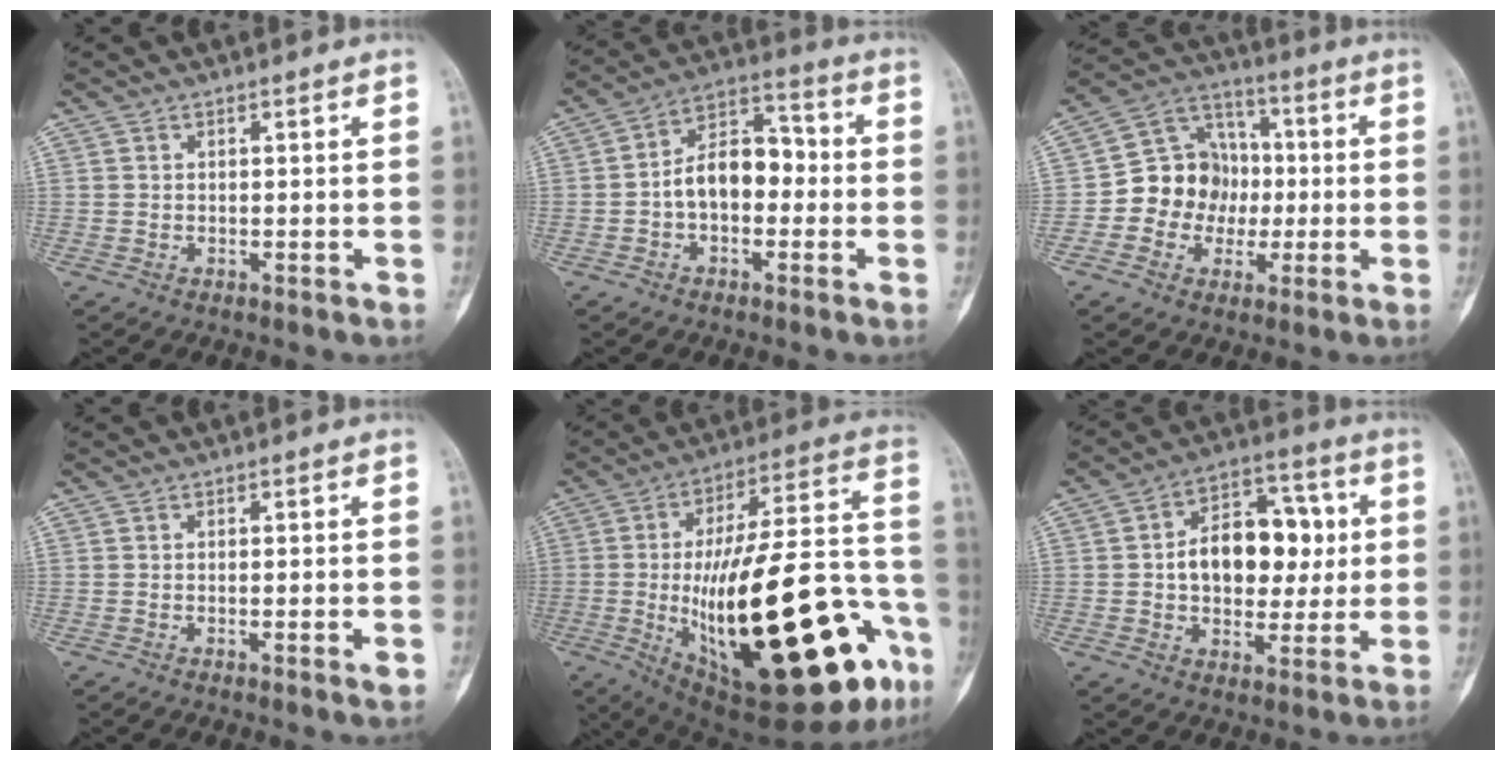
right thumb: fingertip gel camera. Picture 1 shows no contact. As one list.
[{"total": 10.8, "force": [-1.4, 6.9, 8.2], "torque": [-0.110, 0.043, -0.037]}, {"total": 12.8, "force": [-1.3, 11.2, 6.1], "torque": [-0.052, 0.036, -0.029]}, {"total": 2.3, "force": [-0.6, 0.3, 2.2], "torque": [-0.040, -0.002, -0.009]}, {"total": 38.6, "force": [-11.5, 13.2, 34.4], "torque": [-0.477, 0.028, -0.157]}, {"total": 15.7, "force": [1.2, 10.6, 11.5], "torque": [-0.126, 0.026, 0.016]}]